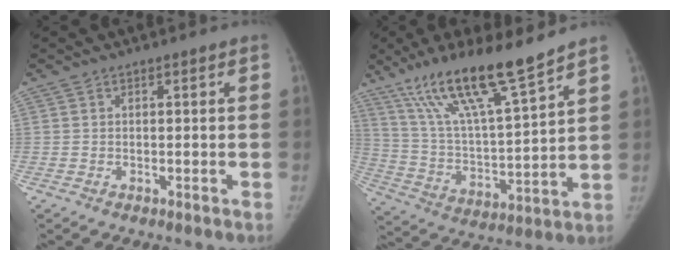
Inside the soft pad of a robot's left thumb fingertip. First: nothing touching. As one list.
[{"total": 18.7, "force": [13.4, 2.5, 12.9], "torque": [-0.212, -0.062, 0.249]}]